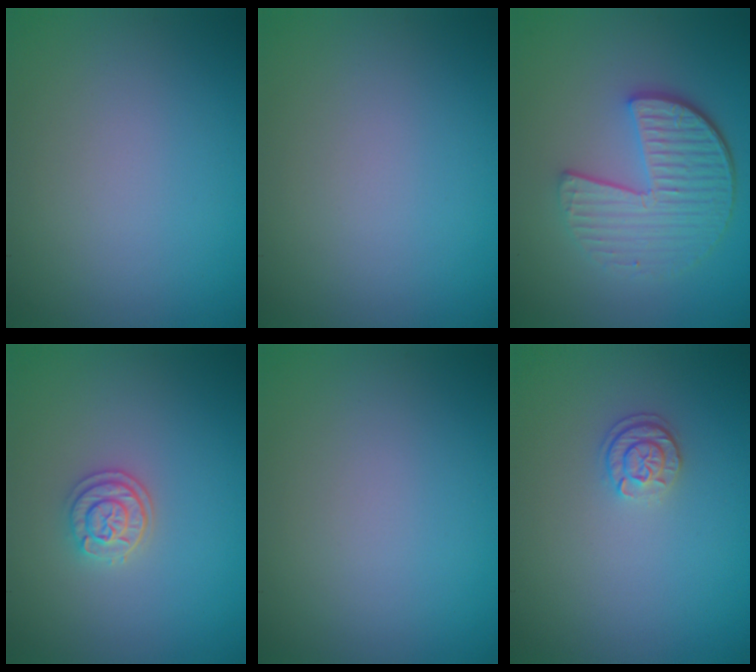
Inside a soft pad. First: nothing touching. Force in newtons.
{"total": 0.0}
{"total": 5.8, "press": 4.2, "slide": 4.0}
{"total": 2.2, "press": 2.1, "slide": 0.9}
{"total": 0.0}
{"total": 1.7, "press": 1.6, "slide": 0.7}